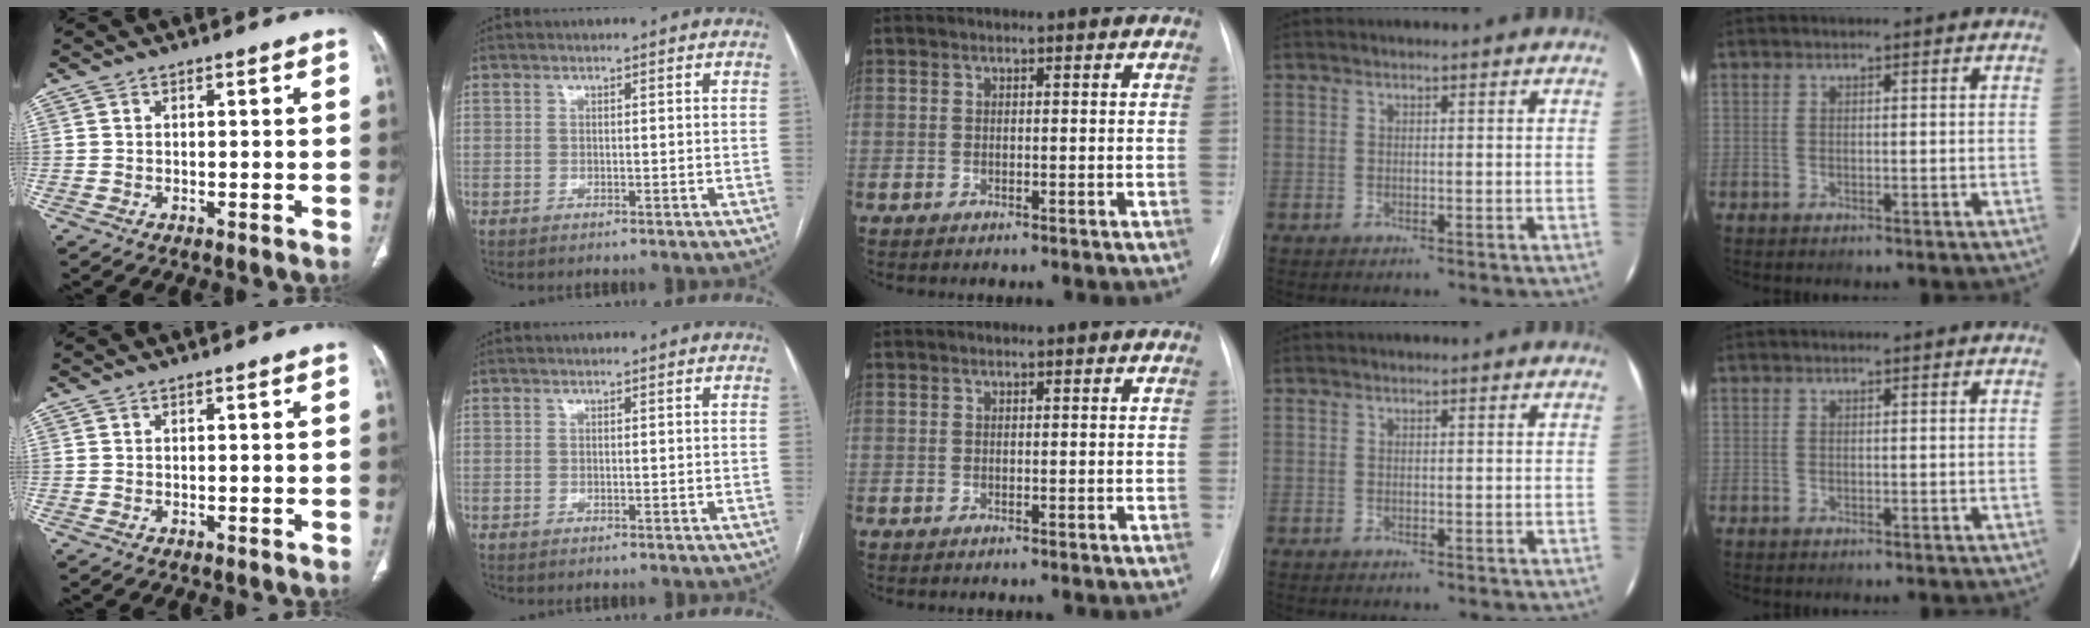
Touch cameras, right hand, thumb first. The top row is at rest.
{}